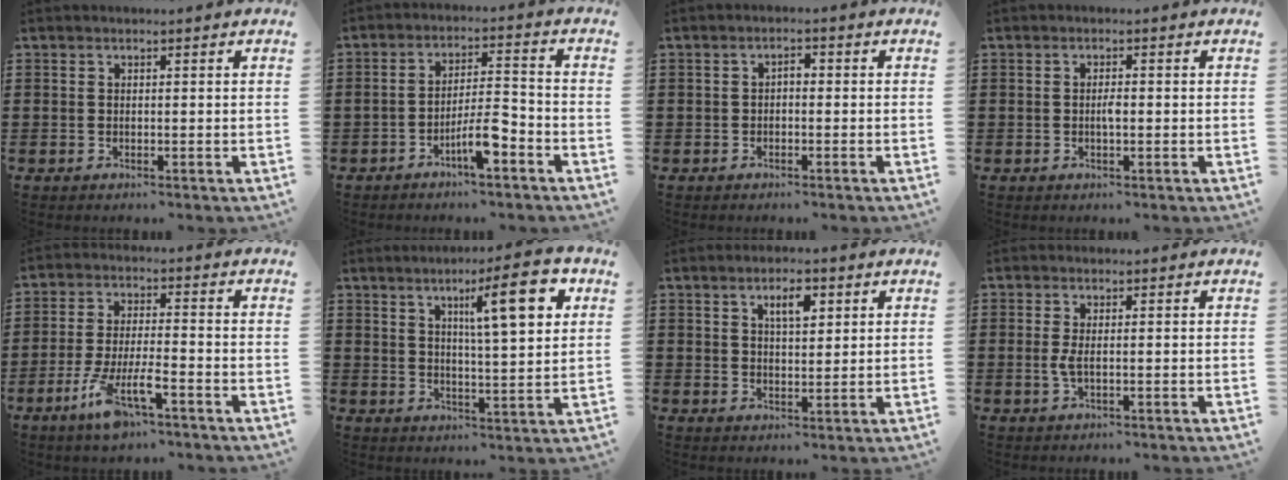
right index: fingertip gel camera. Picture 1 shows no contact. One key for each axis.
{"total": 6.7, "fx": -3.7, "fy": 1.5, "fz": 5.4, "tx": -0.108, "ty": 0.000, "tz": -0.070}
{"total": 1.4, "fx": -0.8, "fy": 0.6, "fz": 1.0, "tx": -0.022, "ty": 0.003, "tz": -0.018}
{"total": 1.5, "fx": -0.3, "fy": 0.4, "fz": 1.4, "tx": -0.028, "ty": 0.000, "tz": -0.005}
{"total": 7.7, "fx": -4.6, "fy": 1.4, "fz": 6.0, "tx": -0.128, "ty": -0.013, "tz": -0.087}
{"total": 11.6, "fx": 5.2, "fy": 2.2, "fz": 10.2, "tx": -0.164, "ty": -0.011, "tz": 0.077}
{"total": 4.0, "fx": 1.9, "fy": 1.5, "fz": 3.1, "tx": -0.052, "ty": 0.001, "tz": 0.029}
{"total": 2.0, "fx": -0.2, "fy": 0.4, "fz": 2.0, "tx": -0.053, "ty": -0.009, "tz": -0.008}